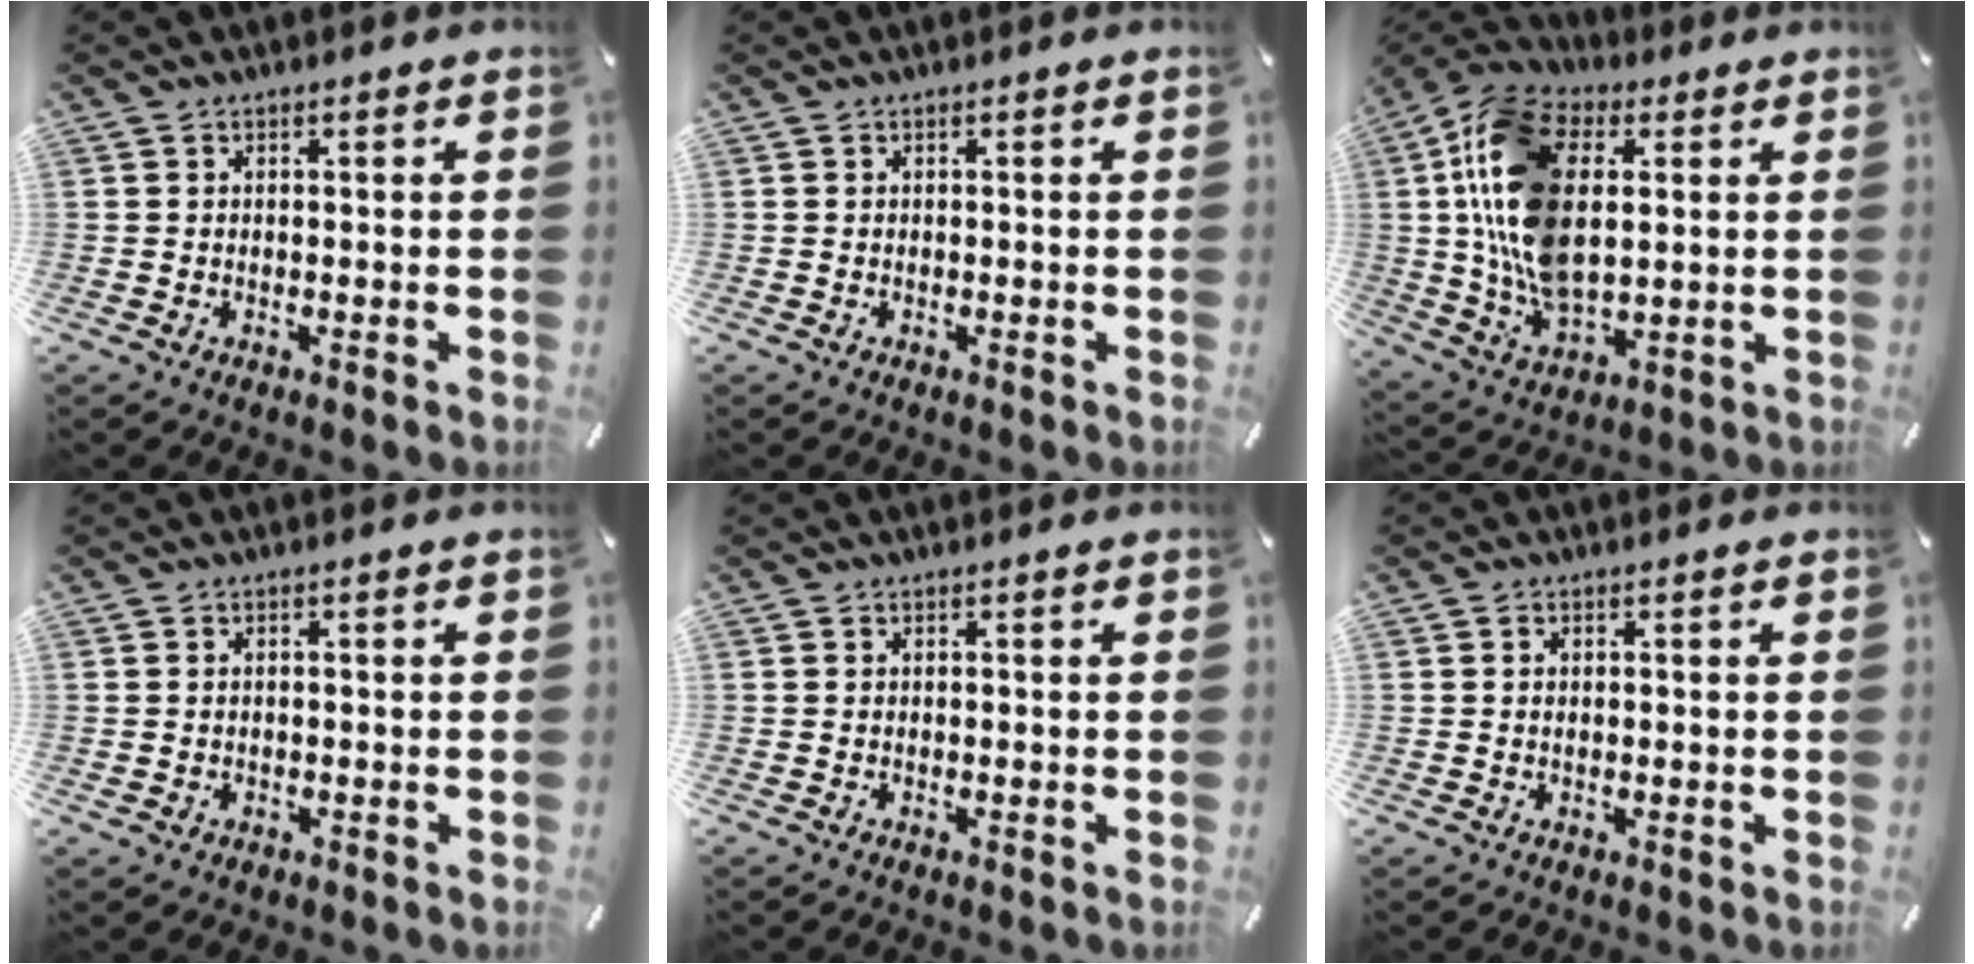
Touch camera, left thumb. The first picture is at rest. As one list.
[{"total": 0.0}, {"total": 18.6, "force": [2.5, 11.8, 14.1], "torque": [-0.332, -0.002, 0.043]}, {"total": 1.0, "force": [-0.1, 0.9, 0.5], "torque": [-0.012, 0.005, -0.004]}, {"total": 0.0}, {"total": 1.0, "force": [0.1, 0.6, 0.8], "torque": [-0.018, 0.003, 0.000]}]